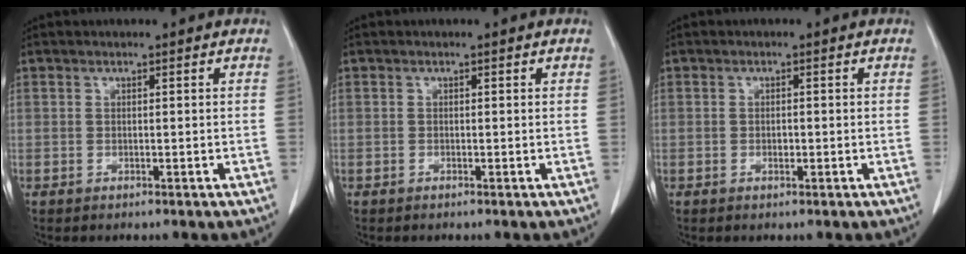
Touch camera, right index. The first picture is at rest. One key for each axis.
{"total": 0.0}
{"total": 1.0, "fx": -0.4, "fy": 0.5, "fz": 0.8, "tx": -0.016, "ty": 0.000, "tz": -0.006}